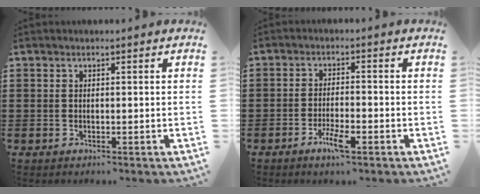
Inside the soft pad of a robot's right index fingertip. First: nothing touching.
{"total": 4.1, "force": [-2.4, 0.7, 3.3], "torque": [-0.066, -0.004, -0.046]}